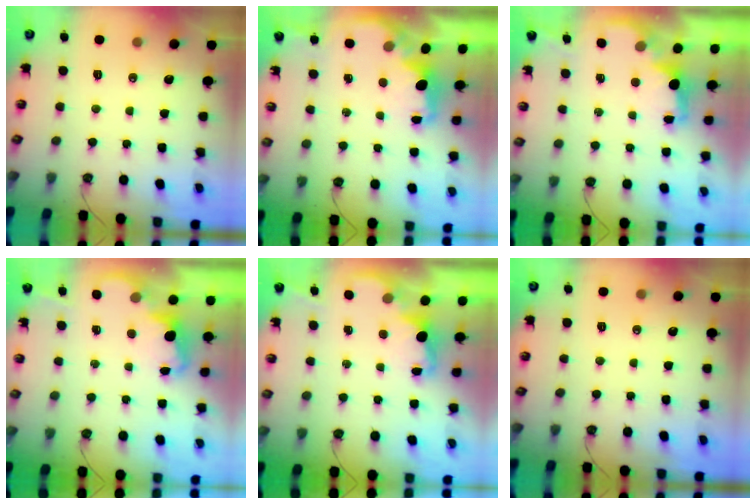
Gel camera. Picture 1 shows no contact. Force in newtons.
{"total": 1.9, "press": 1.7, "slide": 0.7}
{"total": 2.1, "press": 2.0, "slide": 0.8}
{"total": 2.4, "press": 2.3, "slide": 0.5}
{"total": 1.5, "press": 1.4, "slide": 0.7}
{"total": 0.0}